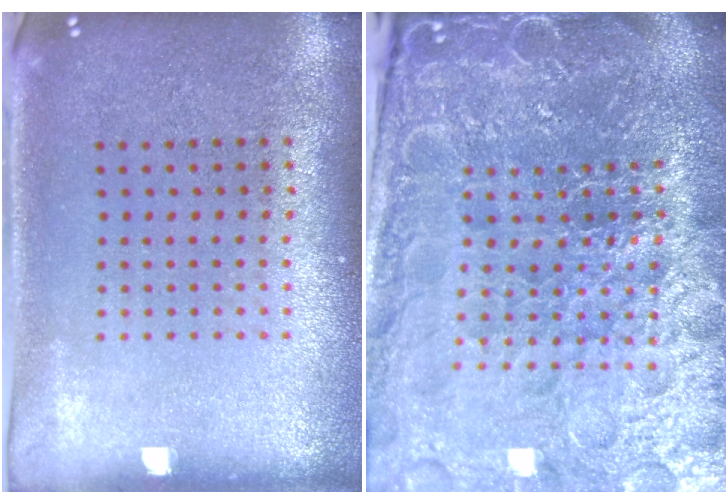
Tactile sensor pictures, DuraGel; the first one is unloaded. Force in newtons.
{"total": 6.7, "press": 6.0, "slide": 3.1}